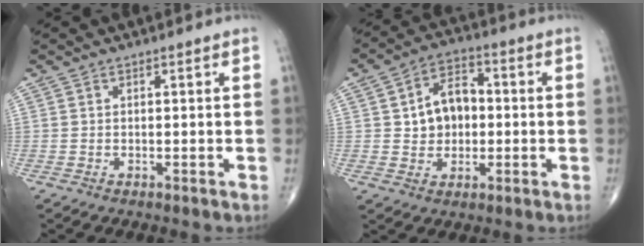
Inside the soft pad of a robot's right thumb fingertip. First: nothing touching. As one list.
[{"total": 9.2, "force": [0.5, 6.7, 6.3], "torque": [-0.071, 0.018, 0.003]}]